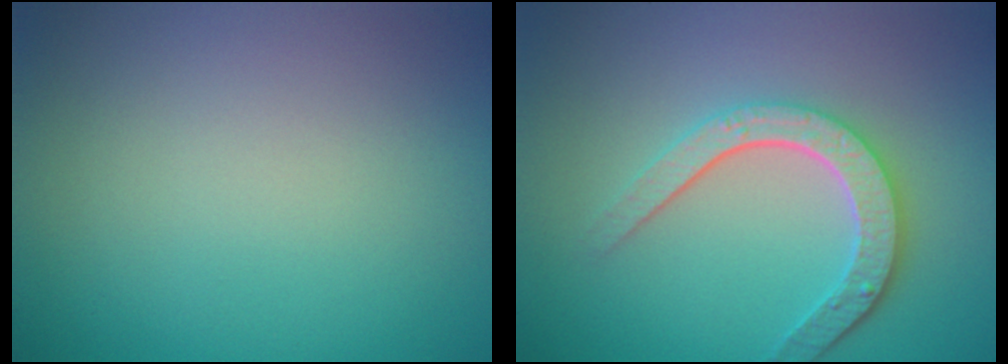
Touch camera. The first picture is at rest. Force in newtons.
{"total": 4.6, "press": 3.5, "slide": 3.0}